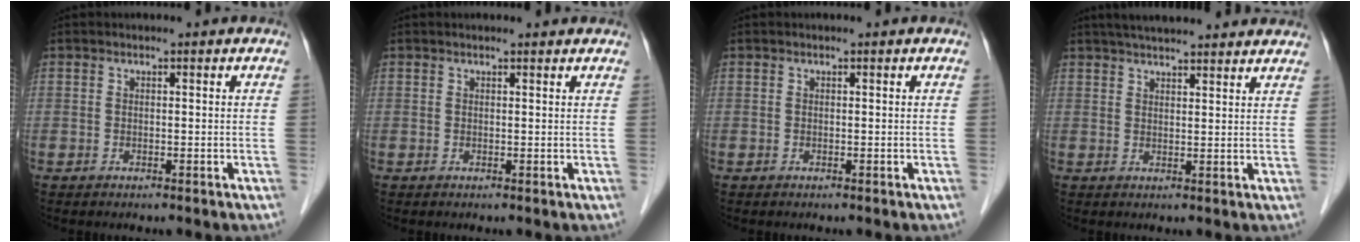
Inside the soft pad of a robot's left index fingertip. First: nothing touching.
{"total": 2.8, "force": [2.7, 0.4, 0.8], "torque": [-0.014, 0.016, 0.027]}
{"total": 0.0}
{"total": 13.3, "force": [11.9, 1.7, 5.8], "torque": [-0.083, 0.039, 0.153]}